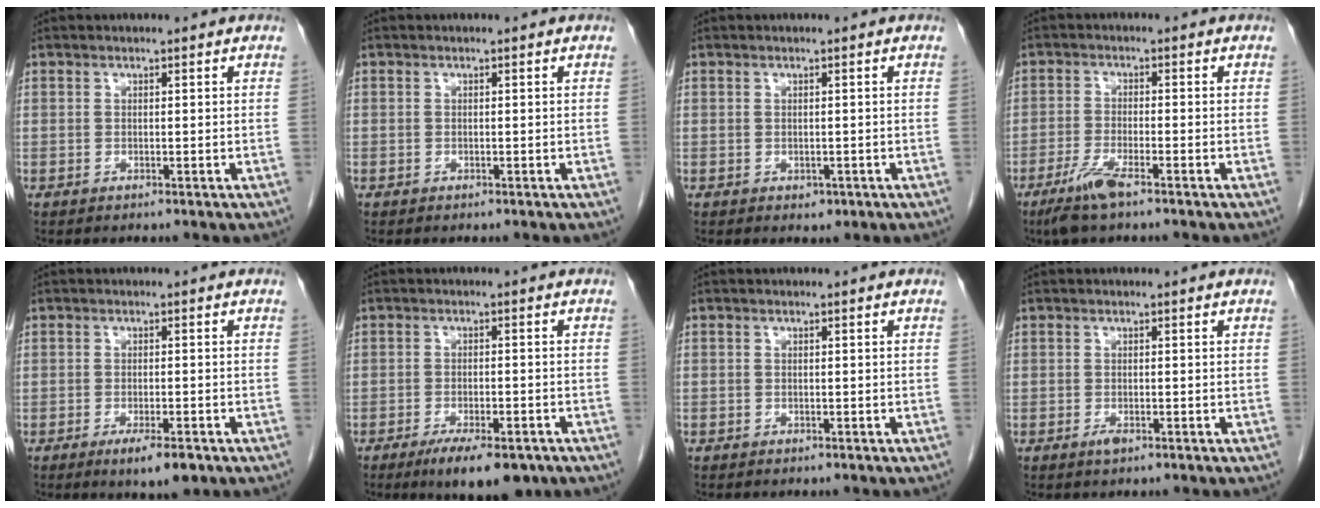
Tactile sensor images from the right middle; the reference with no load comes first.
{"total": 0.0}
{"total": 1.1, "force": [-0.4, 0.8, 0.6], "torque": [-0.008, 0.000, 0.000]}
{"total": 5.0, "force": [-3.4, 0.4, 3.6], "torque": [-0.081, -0.011, -0.068]}
{"total": 4.7, "force": [-2.7, 1.1, 3.7], "torque": [-0.058, -0.007, -0.036]}
{"total": 8.7, "force": [-5.9, 2.7, 5.7], "torque": [-0.081, -0.009, -0.088]}
{"total": 0.7, "force": [-0.5, 0.5, 0.0], "torque": [-0.007, 0.004, -0.010]}
{"total": 1.2, "force": [-0.7, 0.4, 0.9], "torque": [-0.016, -0.001, -0.010]}